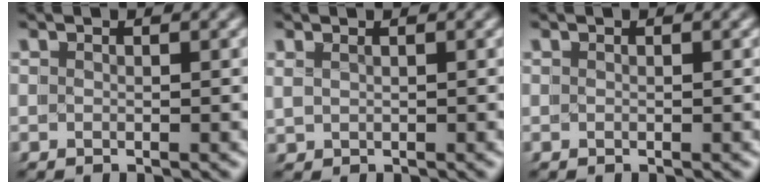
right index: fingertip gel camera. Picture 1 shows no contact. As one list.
[{"total": 0.8, "force": [0.4, -0.6, -0.4], "torque": [0.004, -0.005, 0.016]}, {"total": 0.0}]